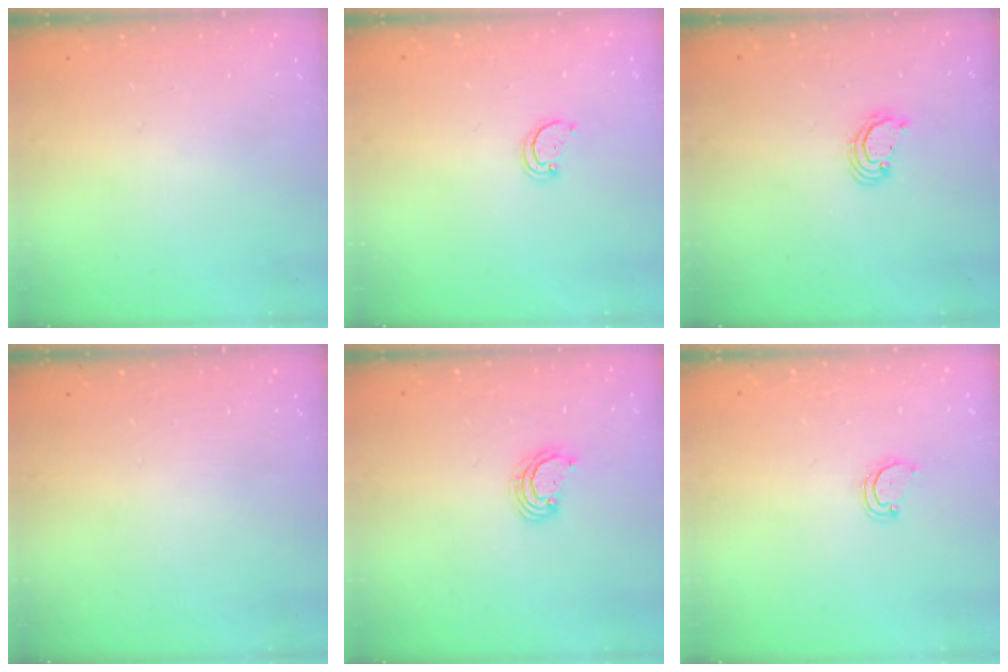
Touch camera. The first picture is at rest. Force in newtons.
{"total": 1.5, "press": 1.5, "slide": 0.1}
{"total": 2.4, "press": 2.4, "slide": 0.1}
{"total": 0.0}
{"total": 3.5, "press": 3.5, "slide": 0.2}
{"total": 3.6, "press": 3.5, "slide": 0.4}